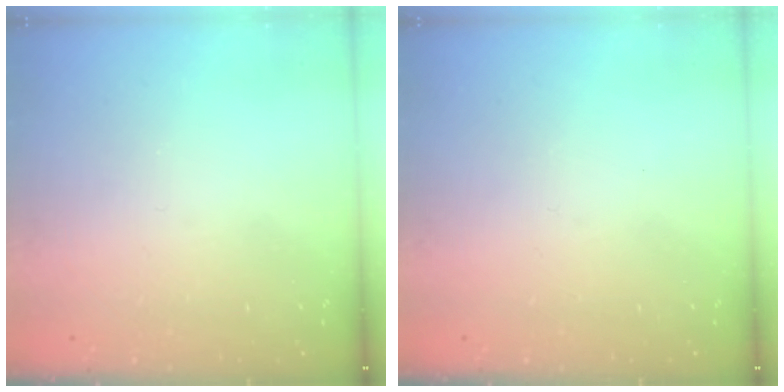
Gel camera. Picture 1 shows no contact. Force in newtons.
{"total": 0.0}